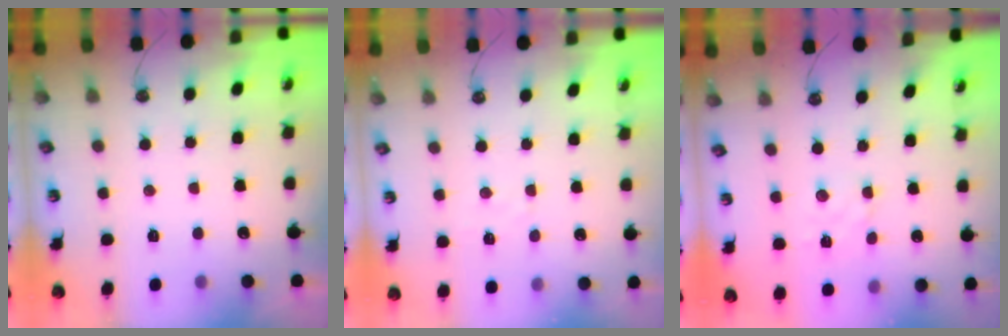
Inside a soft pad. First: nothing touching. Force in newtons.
{"total": 3.4, "press": 3.3, "slide": 0.5}
{"total": 2.8, "press": 2.7, "slide": 0.4}